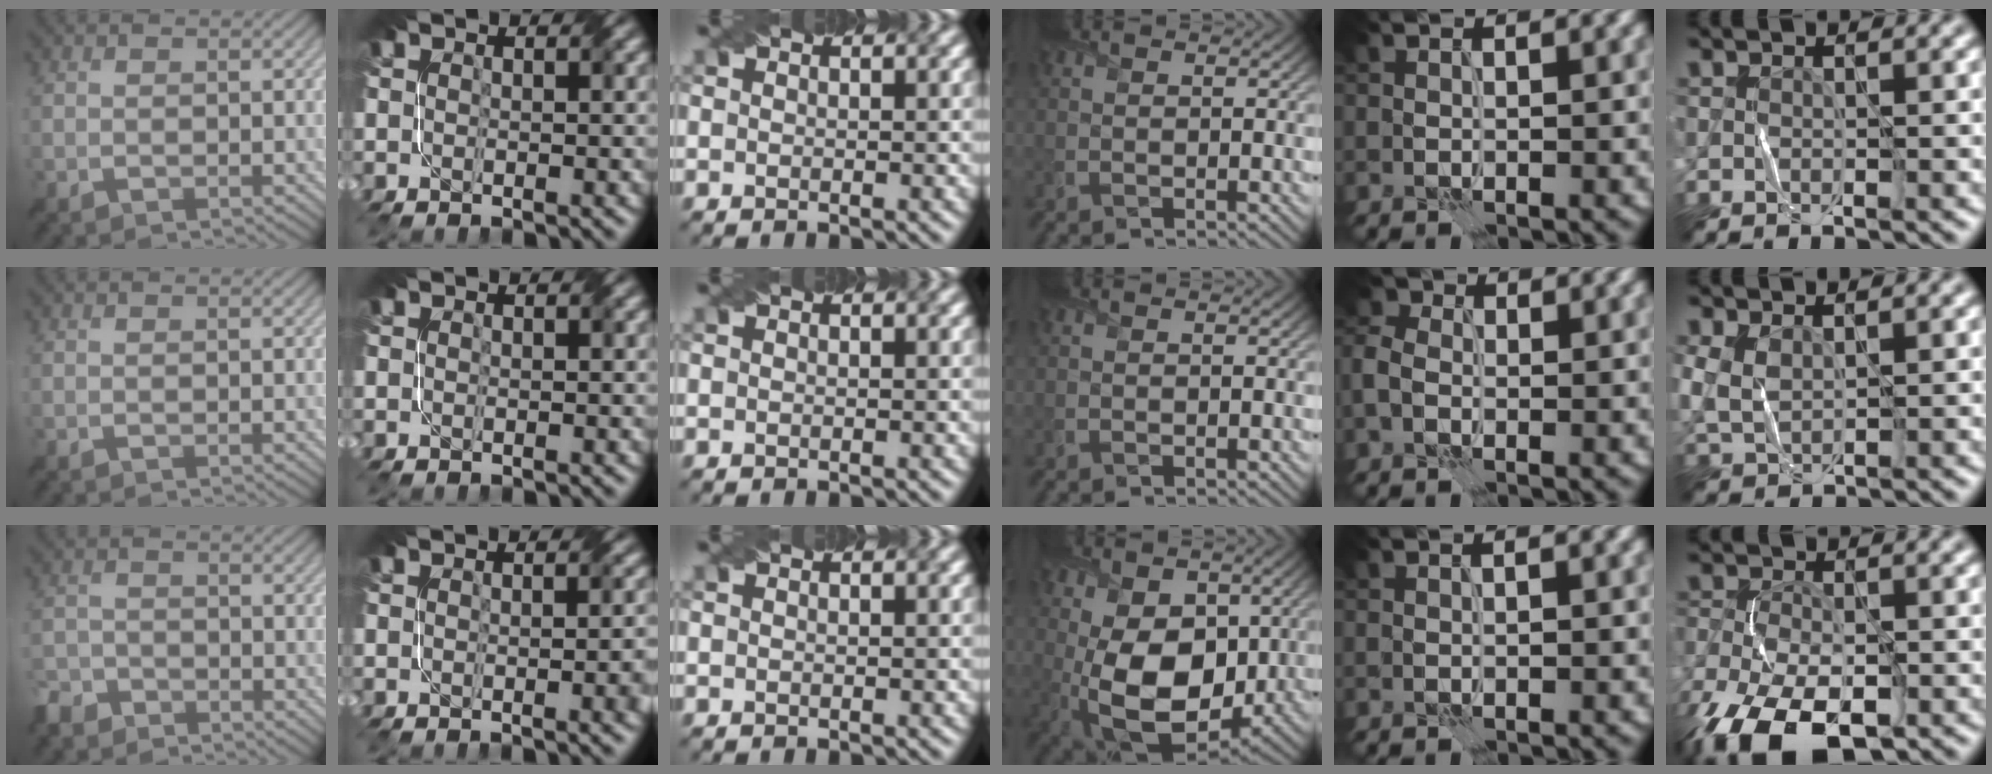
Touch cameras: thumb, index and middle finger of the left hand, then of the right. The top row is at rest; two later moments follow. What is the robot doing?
{"motion": "fold", "object": "bubble wrap"}